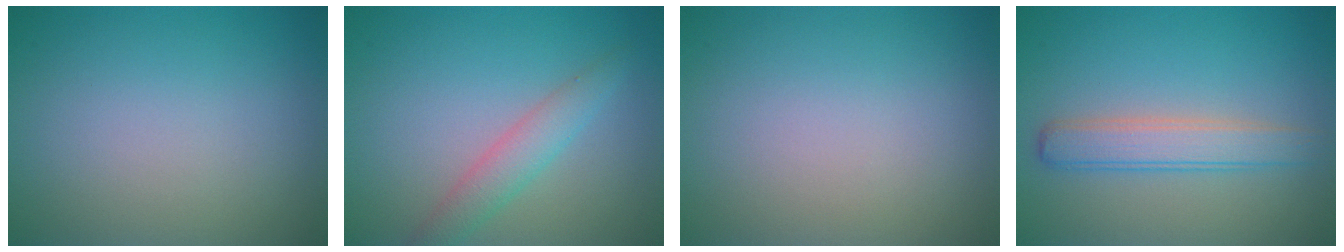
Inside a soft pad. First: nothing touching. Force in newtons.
{"total": 2.7, "press": 2.7, "slide": 0.1}
{"total": 0.0}
{"total": 3.3, "press": 3.2, "slide": 0.3}